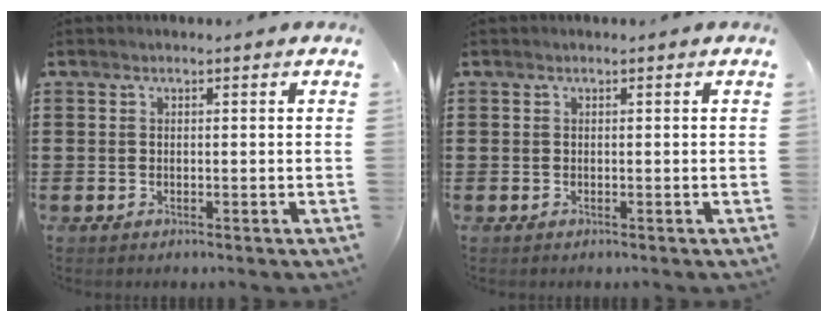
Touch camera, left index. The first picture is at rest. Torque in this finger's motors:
{"motor_torque": [0.00, 0.00, 0.00, 0.00]}